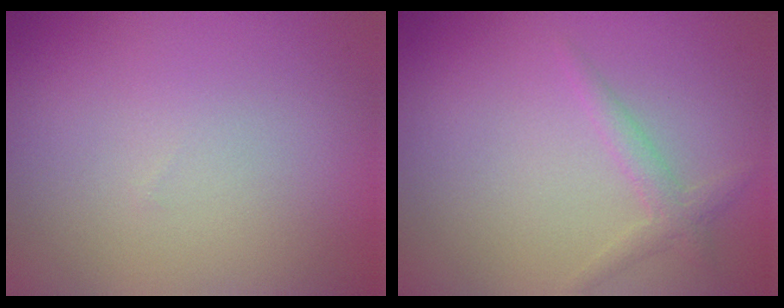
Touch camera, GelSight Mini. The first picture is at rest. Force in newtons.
{"total": 1.6, "press": 1.6, "slide": 0.1}